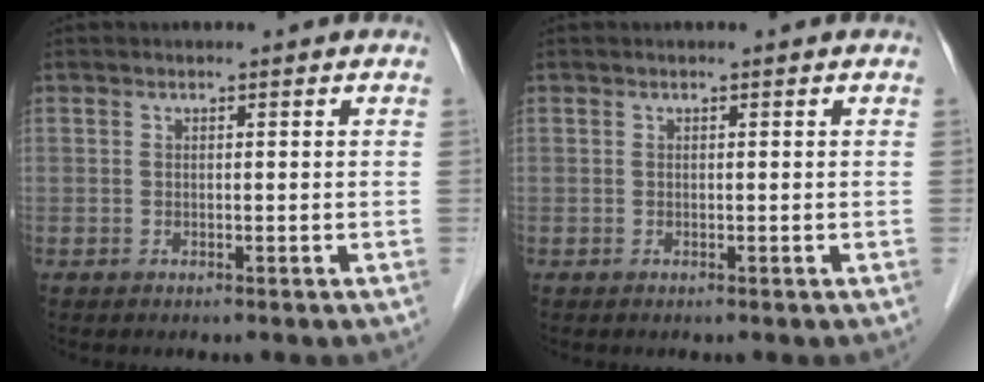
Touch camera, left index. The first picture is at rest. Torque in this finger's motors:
{"motor_torque": [0.00, 0.00, 0.00, 0.00]}